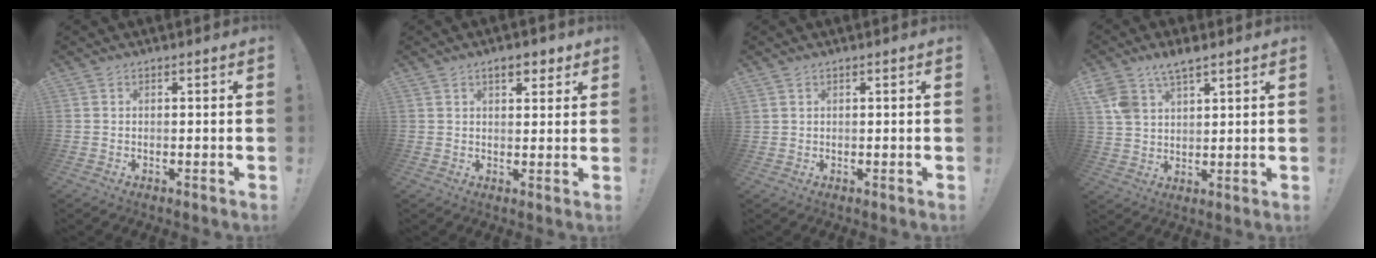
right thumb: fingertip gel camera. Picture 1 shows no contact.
{"total": 4.7, "force": [2.8, 2.3, 2.9], "torque": [-0.041, -0.004, 0.047]}
{"total": 1.0, "force": [0.6, 0.7, 0.4], "torque": [0.000, -0.001, 0.011]}
{"total": 7.3, "force": [5.1, 3.6, 3.7], "torque": [-0.066, -0.021, 0.098]}